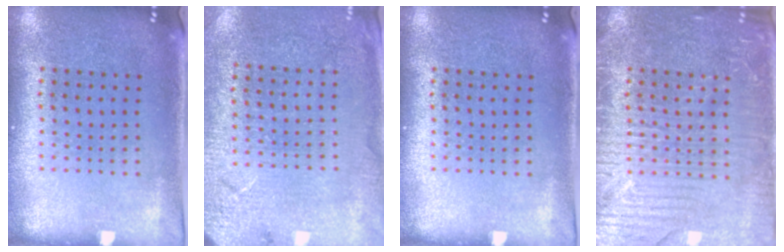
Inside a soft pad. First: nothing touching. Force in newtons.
{"total": 2.7, "press": 2.6, "slide": 0.4}
{"total": 0.0}
{"total": 3.9, "press": 3.9, "slide": 0.6}